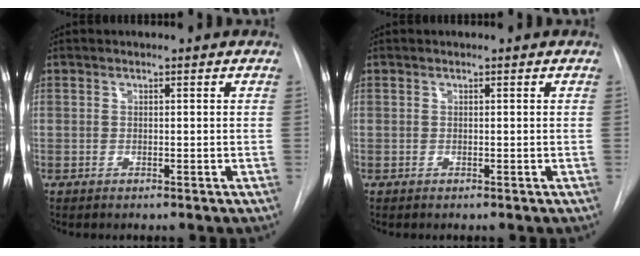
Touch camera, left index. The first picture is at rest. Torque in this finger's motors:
{"motor_torque": [0.42, -0.19, 0.02, 0.01]}